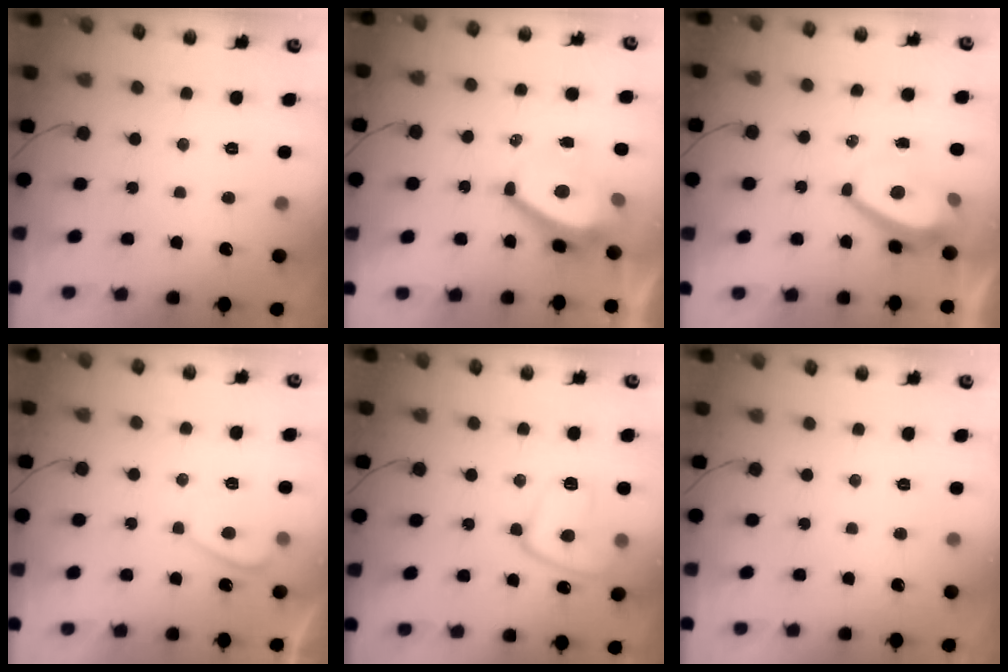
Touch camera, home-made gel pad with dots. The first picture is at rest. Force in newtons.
{"total": 9.2, "press": 9.2, "slide": 1.0}
{"total": 5.1, "press": 5.0, "slide": 0.6}
{"total": 2.5, "press": 2.3, "slide": 0.8}
{"total": 12.0, "press": 11.9, "slide": 1.2}
{"total": 0.0}